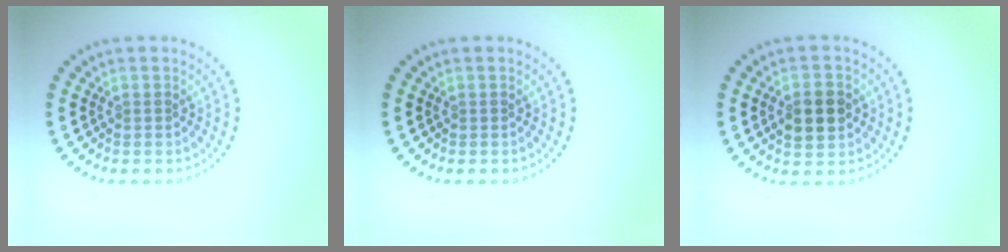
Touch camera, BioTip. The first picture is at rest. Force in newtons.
{"total": 0.0}
{"total": 3.8, "press": 3.8, "slide": 0.1}